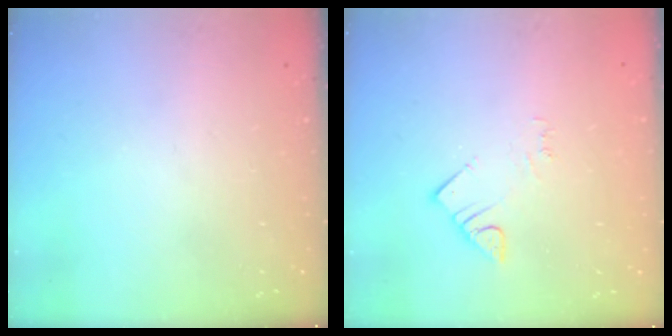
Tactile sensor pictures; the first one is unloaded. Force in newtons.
{"total": 2.8, "press": 2.8, "slide": 0.2}